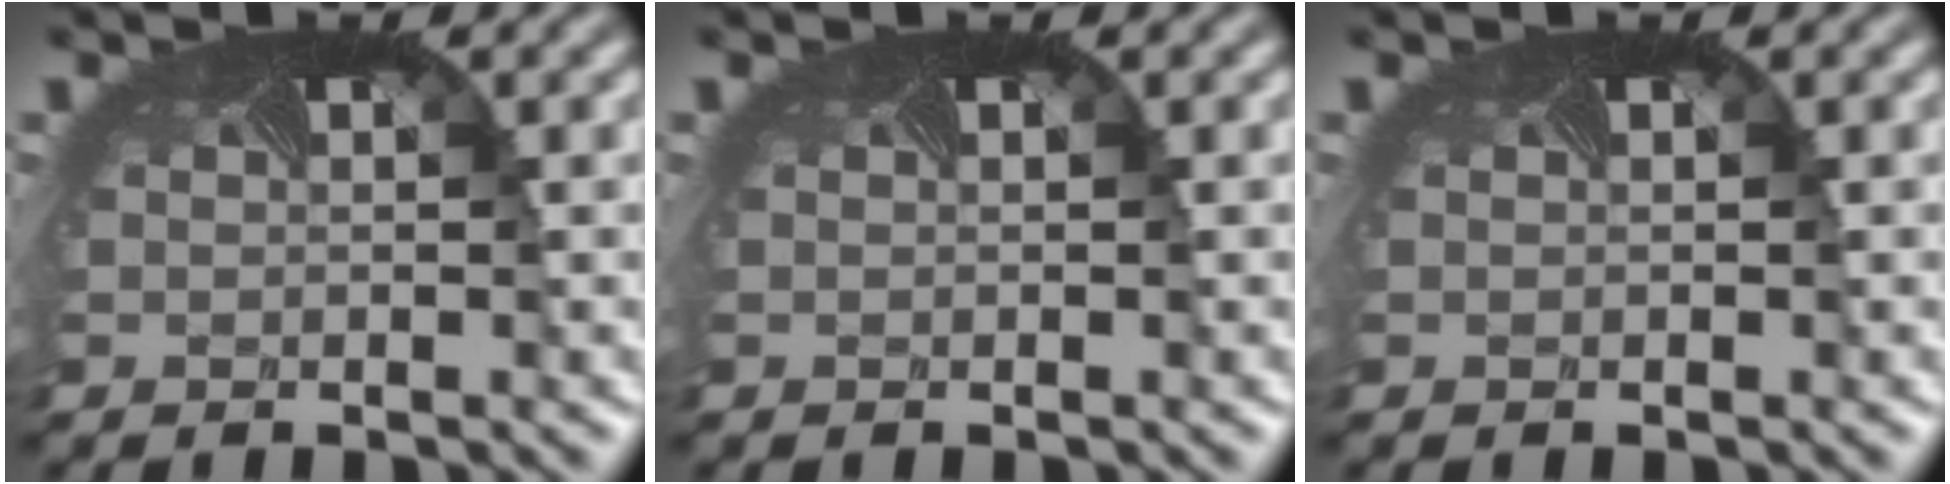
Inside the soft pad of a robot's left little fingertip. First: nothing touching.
{"total": 0.0}
{"total": 0.0}